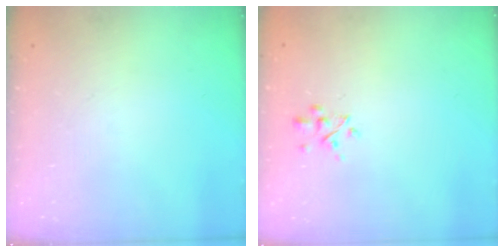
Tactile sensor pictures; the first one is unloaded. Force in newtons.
{"total": 2.8, "press": 2.7, "slide": 0.9}